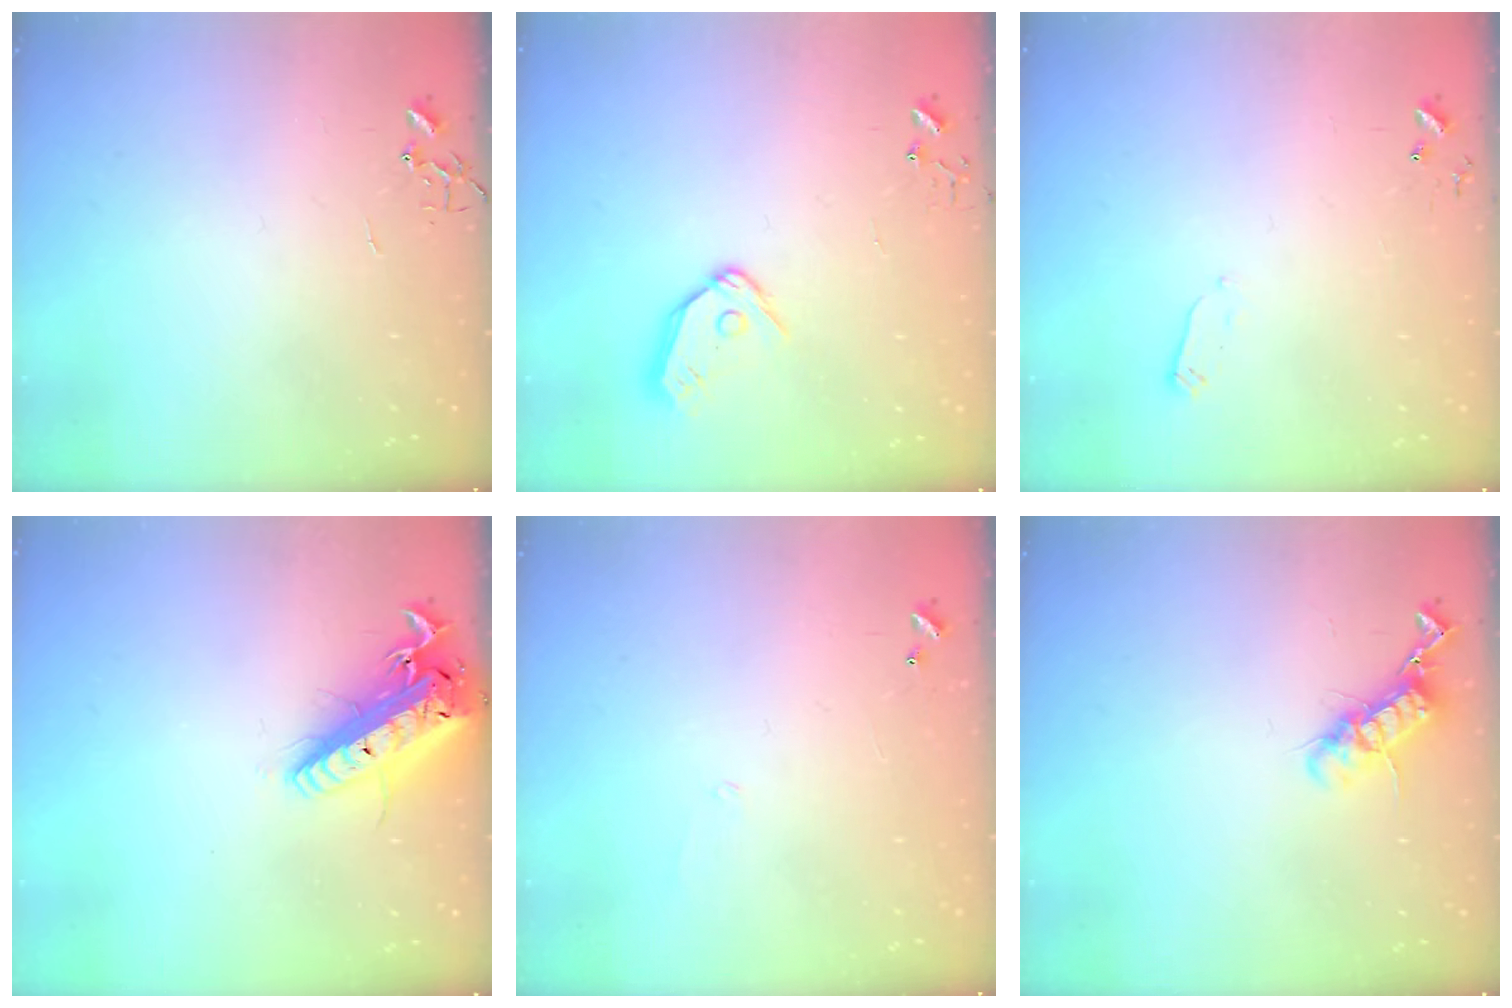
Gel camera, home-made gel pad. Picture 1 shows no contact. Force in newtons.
{"total": 9.4, "press": 9.4, "slide": 0.7}
{"total": 2.4, "press": 2.4, "slide": 0.4}
{"total": 20.4, "press": 20.0, "slide": 4.2}
{"total": 5.6, "press": 5.6, "slide": 0.4}
{"total": 12.3, "press": 12.3, "slide": 0.6}